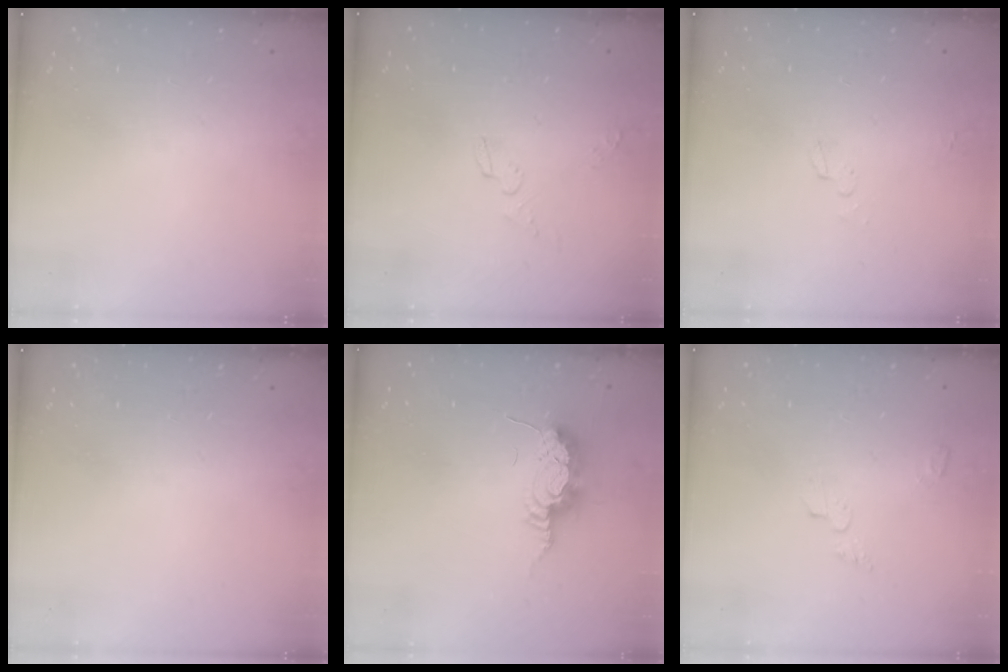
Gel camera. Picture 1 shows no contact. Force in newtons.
{"total": 4.0, "press": 3.8, "slide": 1.3}
{"total": 3.4, "press": 3.2, "slide": 1.2}
{"total": 0.0}
{"total": 11.1, "press": 9.8, "slide": 5.3}
{"total": 4.1, "press": 4.1, "slide": 0.3}